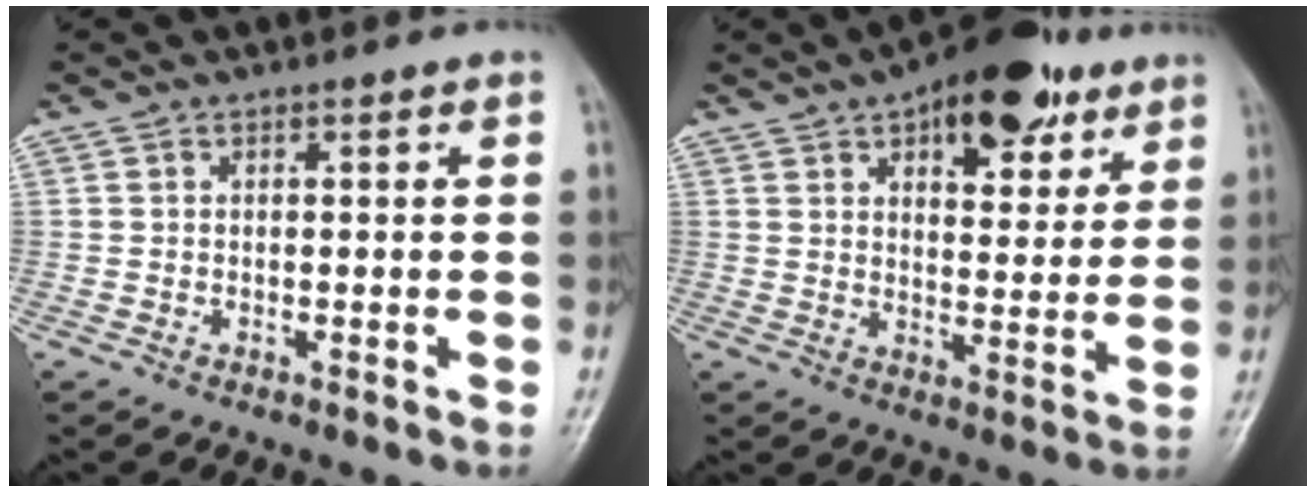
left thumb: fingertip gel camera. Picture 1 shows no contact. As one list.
[{"total": 16.0, "force": [9.0, 7.7, 10.8], "torque": [-0.103, -0.026, 0.130]}]